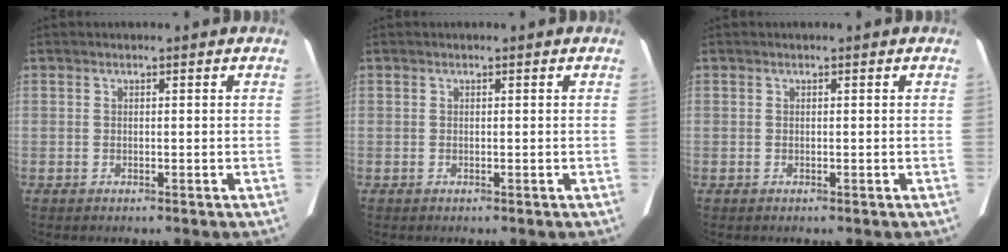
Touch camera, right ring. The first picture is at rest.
{"total": 0.0}
{"total": 0.0}